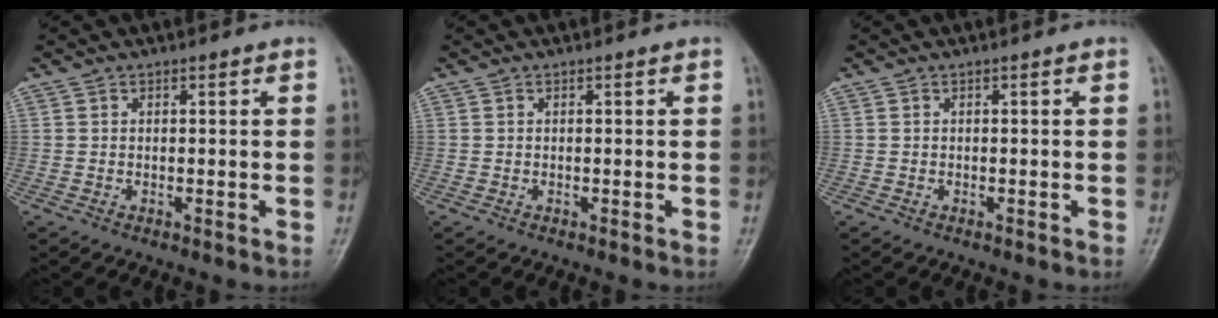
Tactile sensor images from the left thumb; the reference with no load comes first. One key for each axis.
{"total": 0.0}
{"total": 0.0}